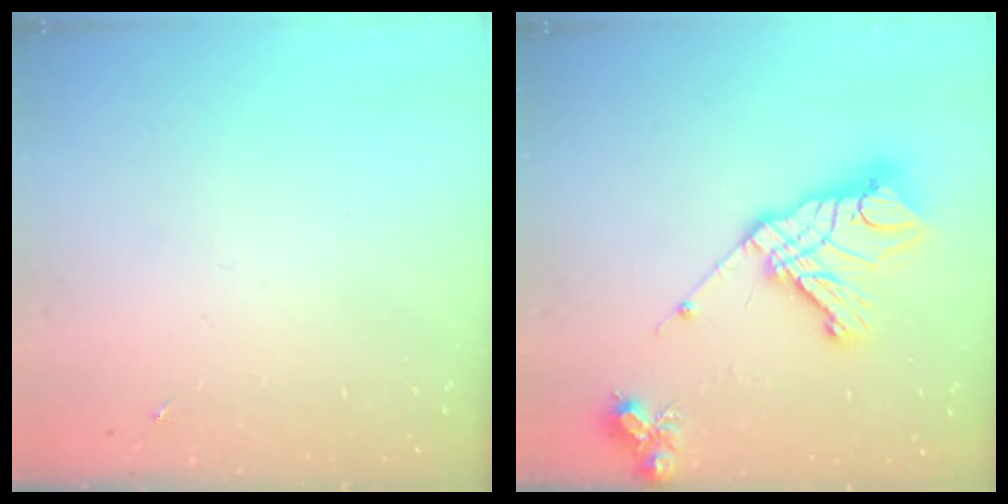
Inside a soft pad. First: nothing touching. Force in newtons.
{"total": 19.8, "press": 19.6, "slide": 2.6}